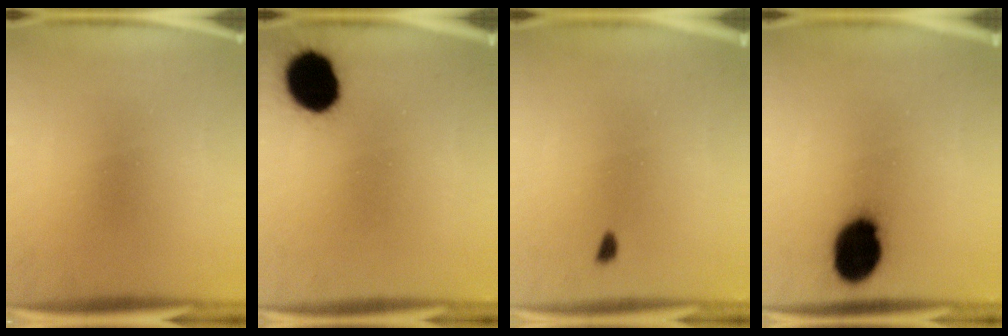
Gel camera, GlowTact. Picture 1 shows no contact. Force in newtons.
{"total": 14.4}
{"total": 1.1}
{"total": 14.8}